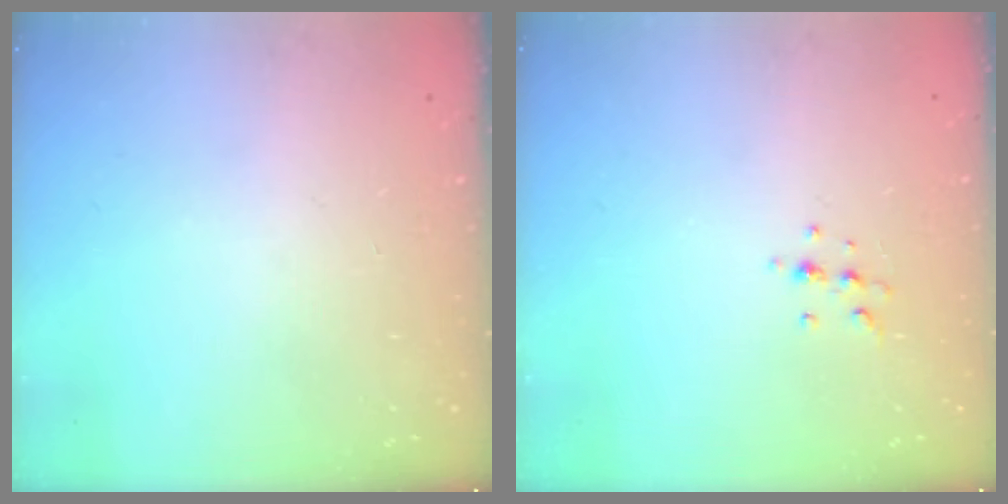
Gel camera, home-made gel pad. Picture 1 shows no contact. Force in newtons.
{"total": 5.3, "press": 5.1, "slide": 1.5}